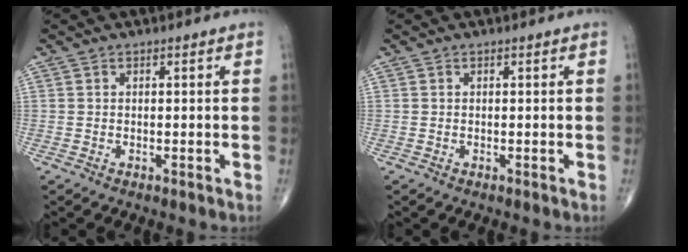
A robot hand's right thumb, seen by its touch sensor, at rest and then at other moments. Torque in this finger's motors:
{"motor_torque": [-0.07, 0.07, -0.01, 0.01, 0.00]}